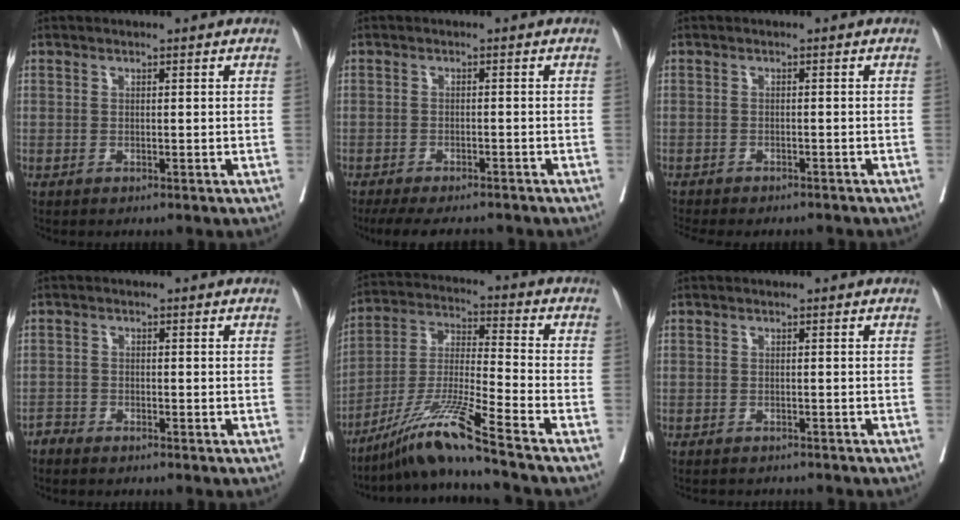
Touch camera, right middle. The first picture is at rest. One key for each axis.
{"total": 10.0, "fx": -8.7, "fy": 2.4, "fz": 4.3, "tx": -0.066, "ty": -0.008, "tz": -0.118}
{"total": 8.4, "fx": -7.6, "fy": 1.9, "fz": 3.1, "tx": -0.046, "ty": -0.008, "tz": -0.099}
{"total": 1.4, "fx": -1.4, "fy": 0.2, "fz": 0.0, "tx": 0.004, "ty": 0.000, "tz": -0.028}
{"total": 12.5, "fx": -9.4, "fy": -2.2, "fz": 7.9, "tx": -0.161, "ty": -0.021, "tz": -0.175}
{"total": 5.2, "fx": -4.9, "fy": 1.1, "fz": 1.4, "tx": -0.013, "ty": -0.003, "tz": -0.061}